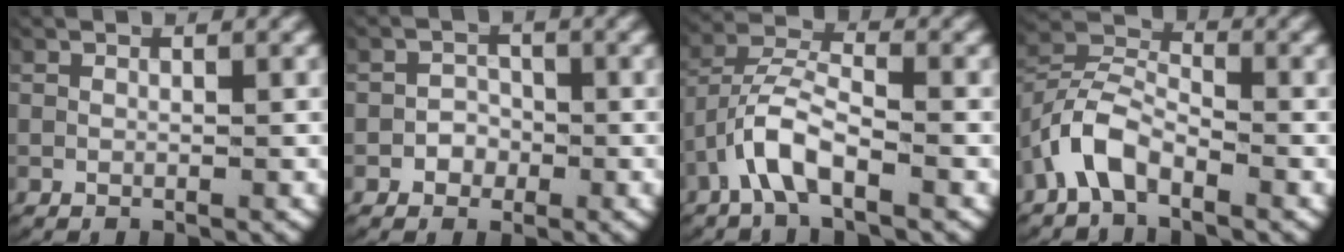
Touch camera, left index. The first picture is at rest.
{"total": 2.6, "force": [-0.9, 2.4, 0.6], "torque": [-0.006, -0.001, -0.019]}
{"total": 4.3, "force": [-0.9, 2.6, 3.3], "torque": [-0.078, -0.005, -0.021]}
{"total": 3.7, "force": [-1.4, 2.7, 2.2], "torque": [-0.052, 0.001, -0.036]}